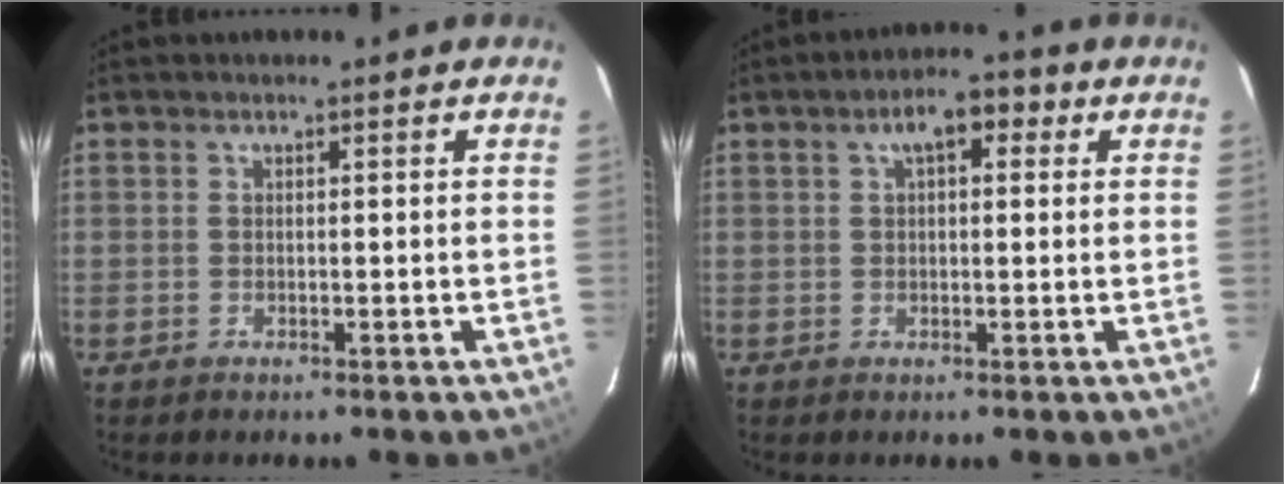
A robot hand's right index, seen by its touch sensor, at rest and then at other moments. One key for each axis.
{"total": 5.7, "fx": 2.2, "fy": 2.6, "fz": 4.5, "tx": -0.074, "ty": 0.023, "tz": 0.031}